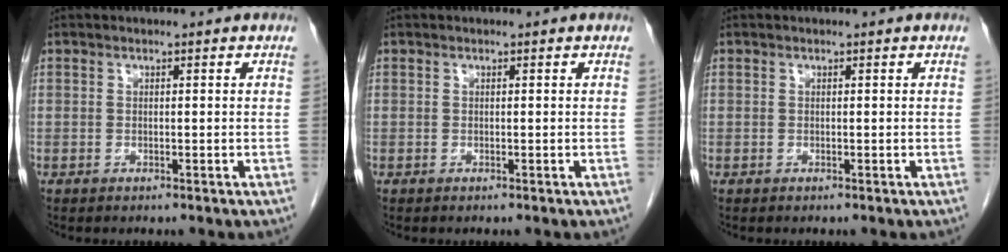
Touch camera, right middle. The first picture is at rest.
{"total": 0.0}
{"total": 0.0}